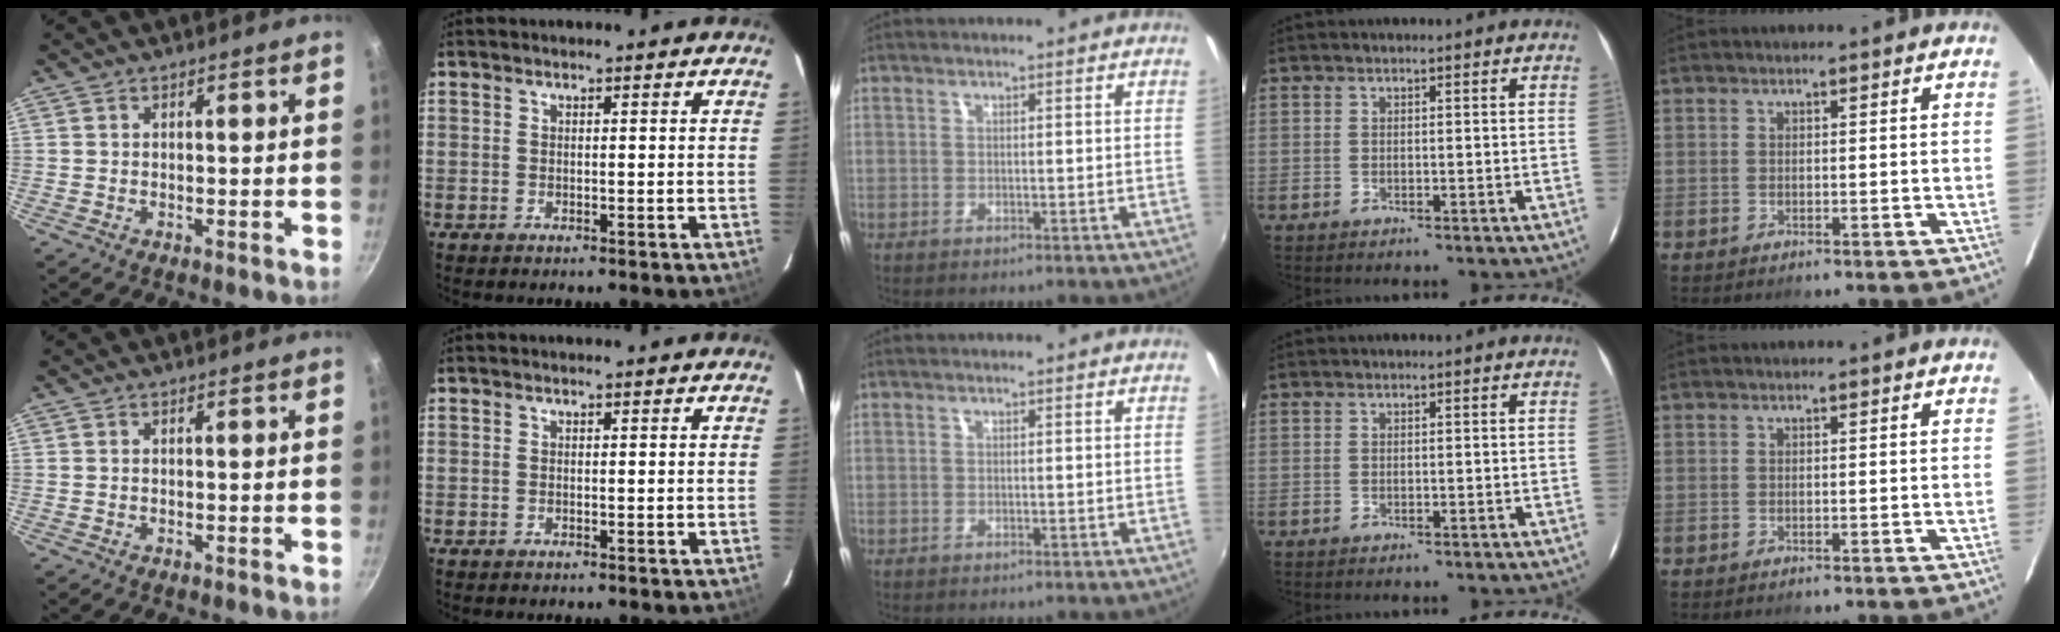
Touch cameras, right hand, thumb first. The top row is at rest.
{}